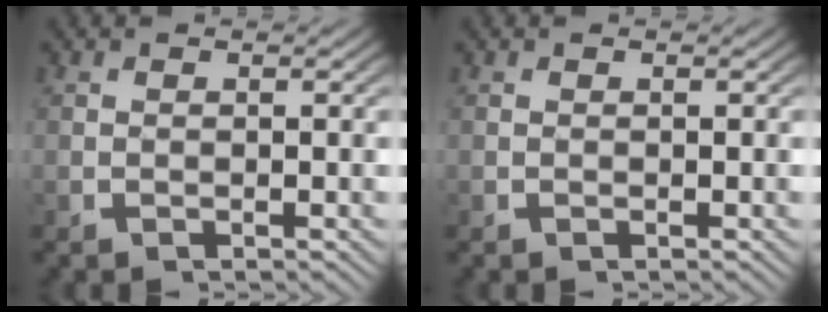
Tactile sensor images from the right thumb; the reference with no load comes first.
{"total": 0.0}